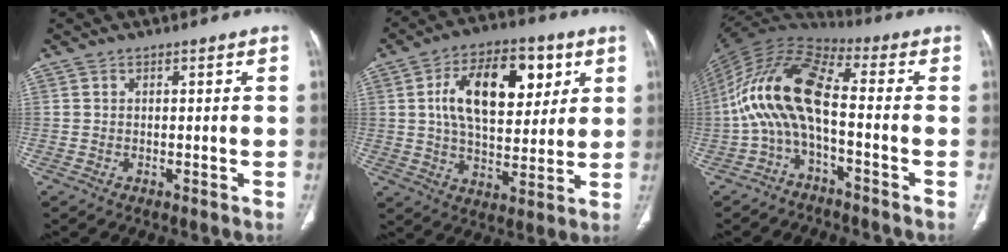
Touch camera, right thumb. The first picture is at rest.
{"total": 18.1, "force": [5.5, 10.0, 14.1], "torque": [-0.192, -0.007, 0.090]}
{"total": 13.4, "force": [-2.9, 5.1, 12.0], "torque": [-0.241, 0.069, -0.068]}